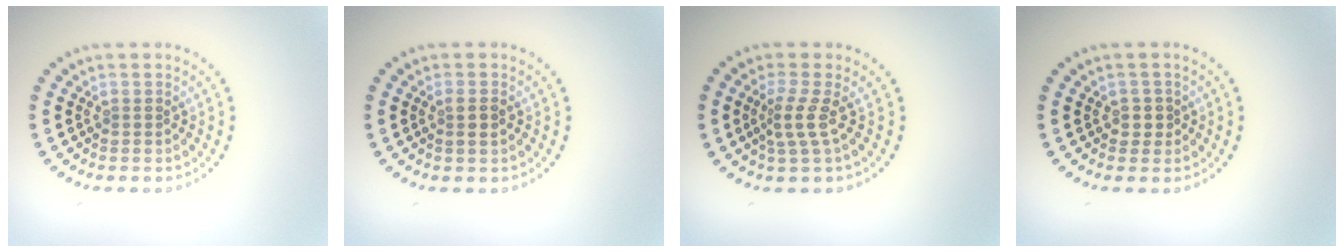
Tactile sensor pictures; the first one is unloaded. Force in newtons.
{"total": 1.3, "press": 1.2, "slide": 0.5}
{"total": 2.3, "press": 1.5, "slide": 1.8}
{"total": 1.2, "press": 1.1, "slide": 0.6}